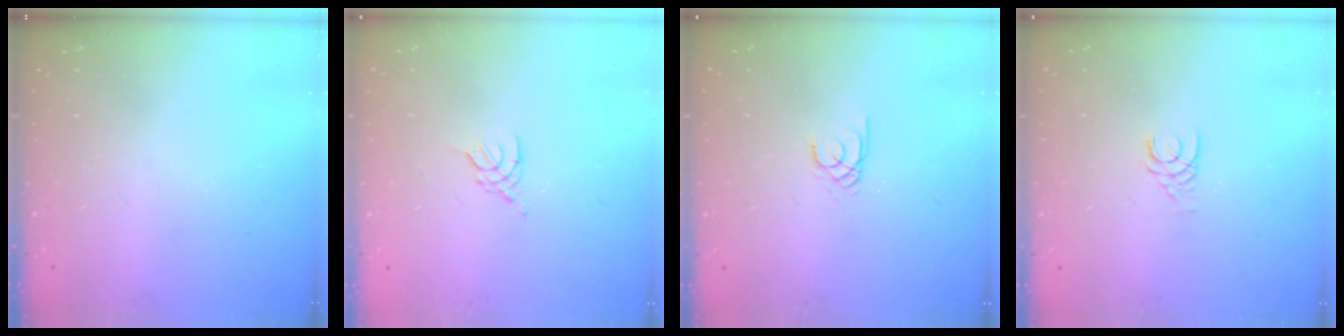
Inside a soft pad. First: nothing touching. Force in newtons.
{"total": 2.4, "press": 2.3, "slide": 0.5}
{"total": 1.5, "press": 1.5, "slide": 0.1}
{"total": 3.3, "press": 3.3, "slide": 0.3}